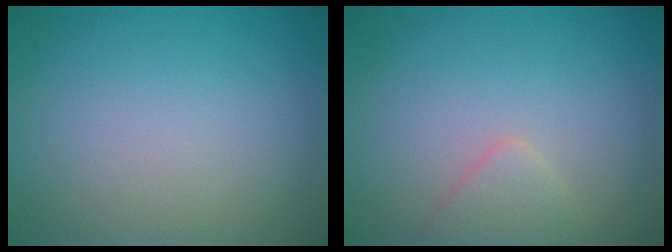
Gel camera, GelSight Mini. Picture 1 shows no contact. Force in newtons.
{"total": 1.7, "press": 1.6, "slide": 0.1}